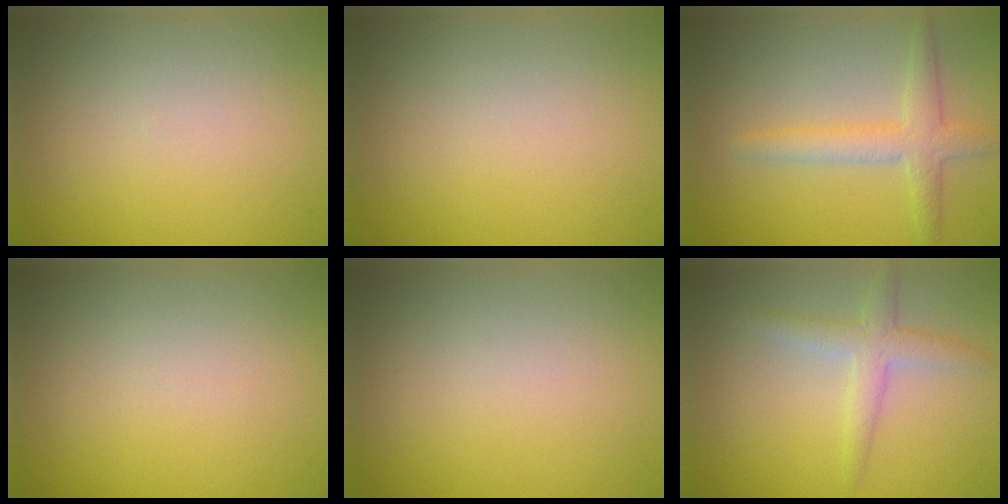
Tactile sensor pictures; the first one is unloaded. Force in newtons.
{"total": 0.0}
{"total": 3.1, "press": 3.1, "slide": 0.1}
{"total": 0.0}
{"total": 0.0}
{"total": 2.6, "press": 2.6, "slide": 0.1}